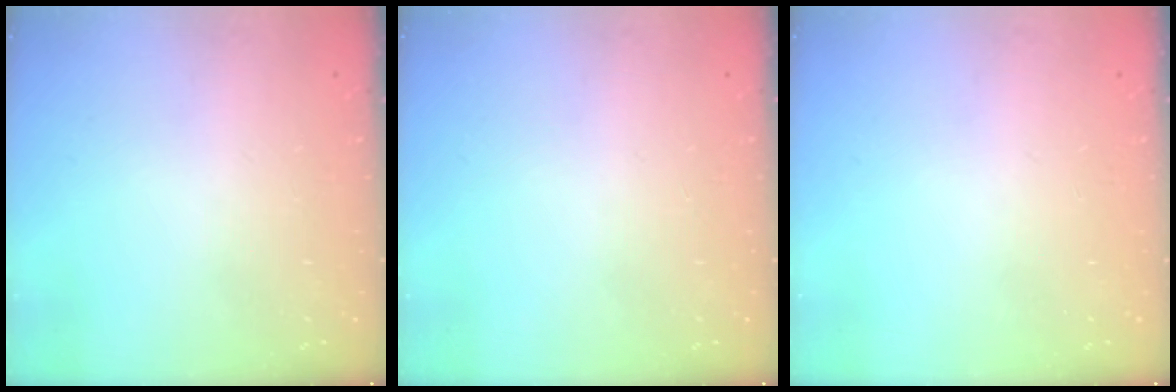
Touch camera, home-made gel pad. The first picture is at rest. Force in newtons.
{"total": 0.0}
{"total": 0.0}